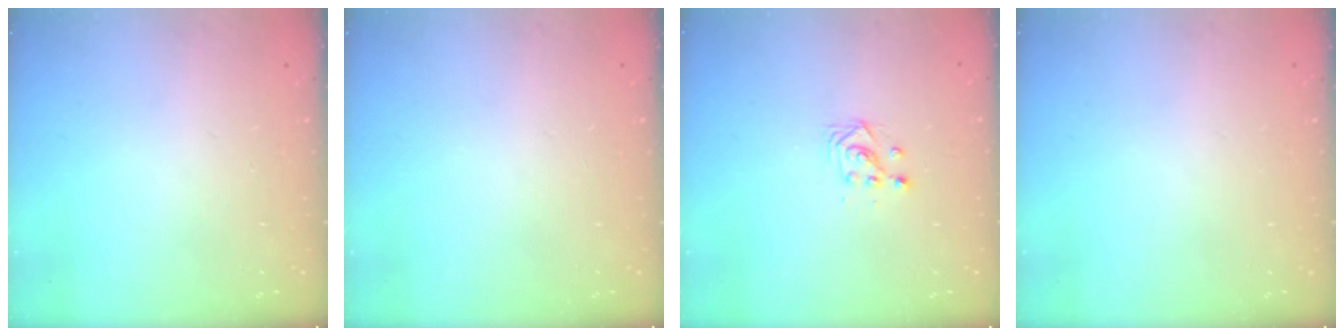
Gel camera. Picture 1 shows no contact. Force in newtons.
{"total": 0.0}
{"total": 3.0, "press": 3.0, "slide": 0.1}
{"total": 0.0}